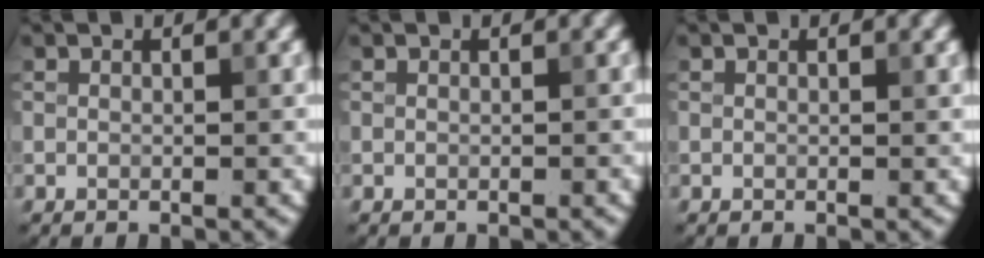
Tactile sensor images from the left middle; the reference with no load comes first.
{"total": 0.0}
{"total": 0.0}